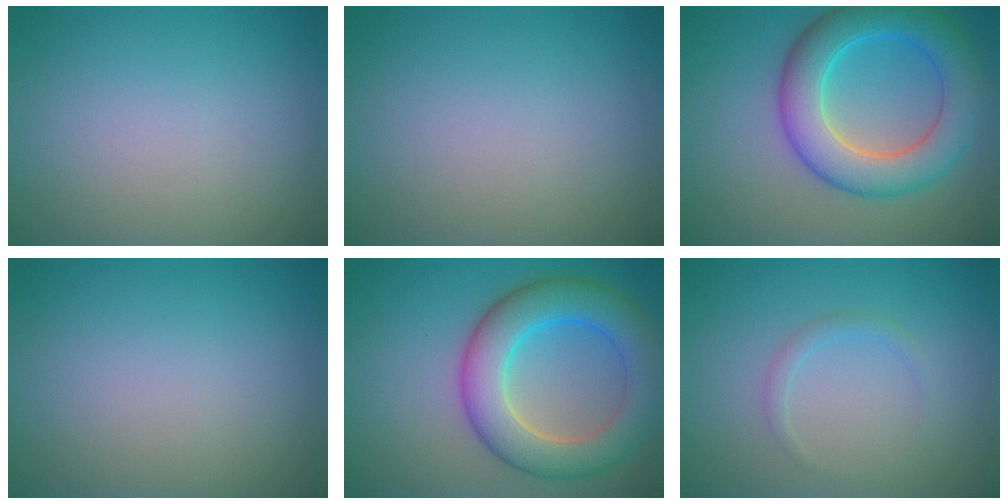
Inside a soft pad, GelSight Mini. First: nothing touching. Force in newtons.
{"total": 0.0}
{"total": 7.6, "press": 7.6, "slide": 0.1}
{"total": 0.0}
{"total": 7.9, "press": 7.9, "slide": 0.3}
{"total": 1.0, "press": 1.0, "slide": 0.0}